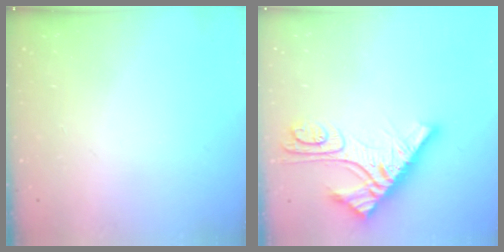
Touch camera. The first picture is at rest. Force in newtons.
{"total": 11.5, "press": 11.4, "slide": 1.0}